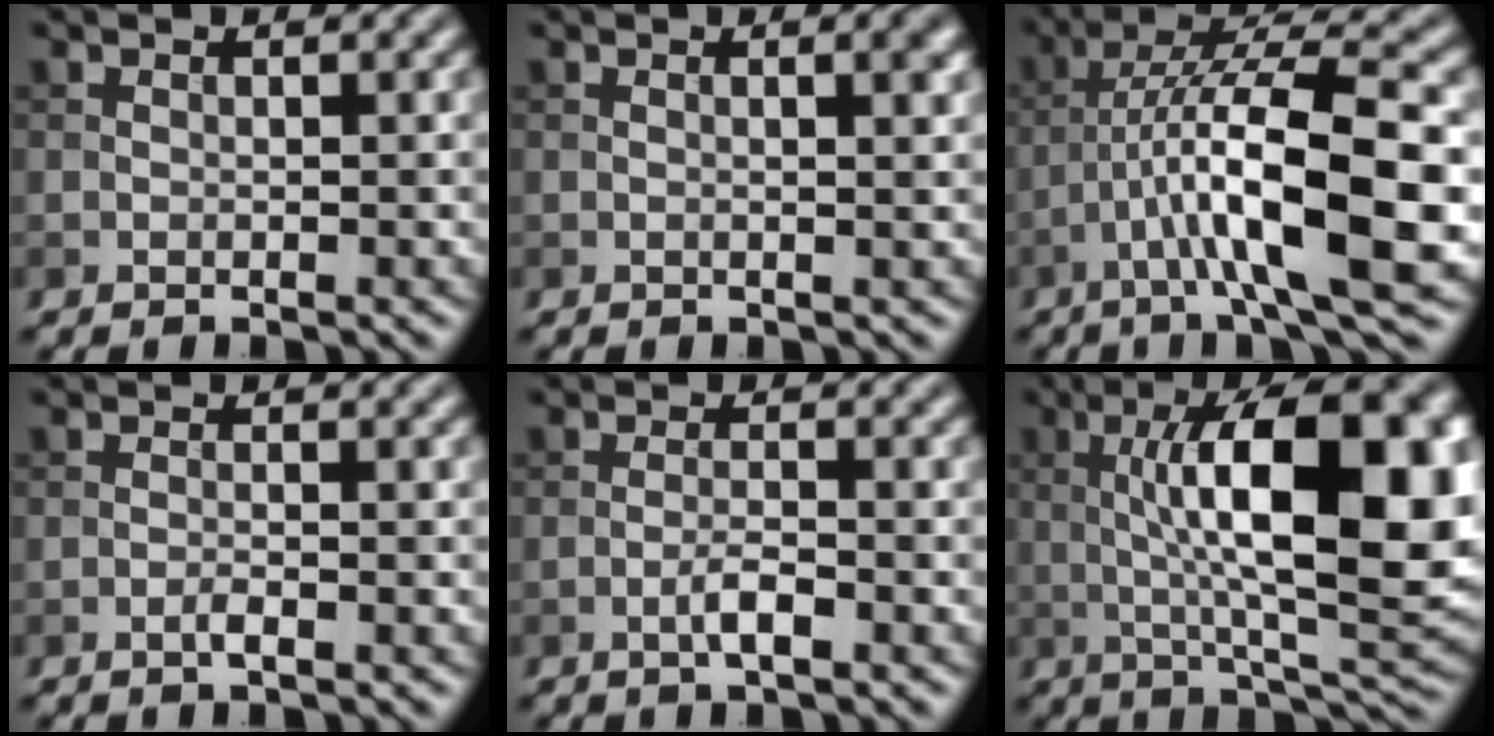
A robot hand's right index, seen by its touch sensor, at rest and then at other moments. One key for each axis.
{"total": 2.2, "fx": 0.4, "fy": 0.6, "fz": 2.0, "tx": -0.018, "ty": 0.004, "tz": 0.002}
{"total": 10.9, "fx": -2.9, "fy": 2.3, "fz": 10.2, "tx": -0.171, "ty": 0.024, "tz": -0.049}
{"total": 1.0, "fx": -0.5, "fy": 0.1, "fz": 0.8, "tx": -0.016, "ty": 0.001, "tz": -0.011}
{"total": 1.9, "fx": -0.9, "fy": 0.3, "fz": 1.6, "tx": -0.031, "ty": 0.004, "tz": -0.019}
{"total": 14.6, "fx": 1.8, "fy": 4.9, "fz": 13.6, "tx": -0.180, "ty": 0.011, "tz": 0.020}